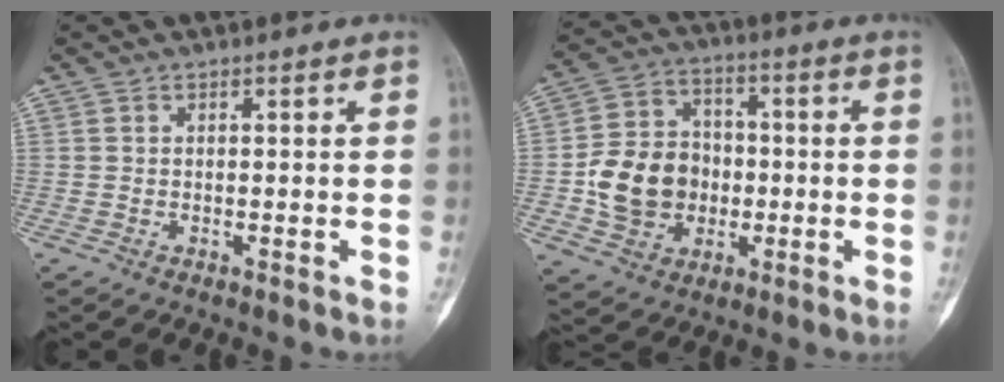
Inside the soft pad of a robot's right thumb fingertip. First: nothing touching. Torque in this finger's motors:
{"motor_torque": [1.00, 1.20, 0.71, -1.08, 0.02]}